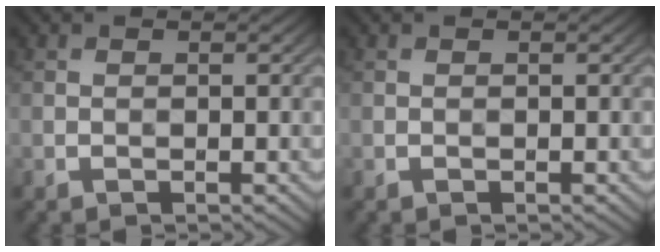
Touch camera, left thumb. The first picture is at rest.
{"total": 0.0}